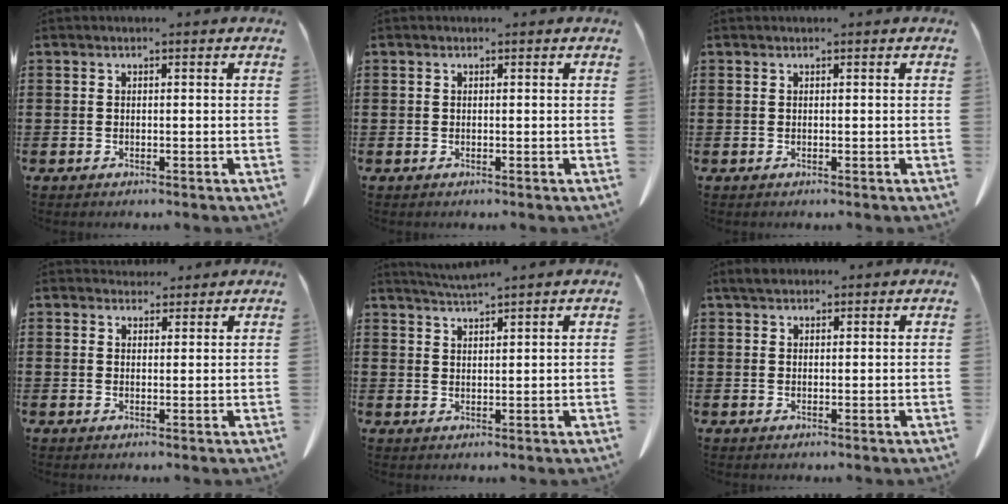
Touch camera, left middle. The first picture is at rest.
{"total": 0.0}
{"total": 0.0}
{"total": 2.3, "force": [2.1, 0.9, 0.1], "torque": [0.001, -0.003, 0.039]}
{"total": 2.7, "force": [2.6, -0.4, 0.7], "torque": [-0.021, -0.003, 0.047]}
{"total": 1.9, "force": [1.6, 0.8, 0.8], "torque": [-0.021, 0.007, 0.030]}